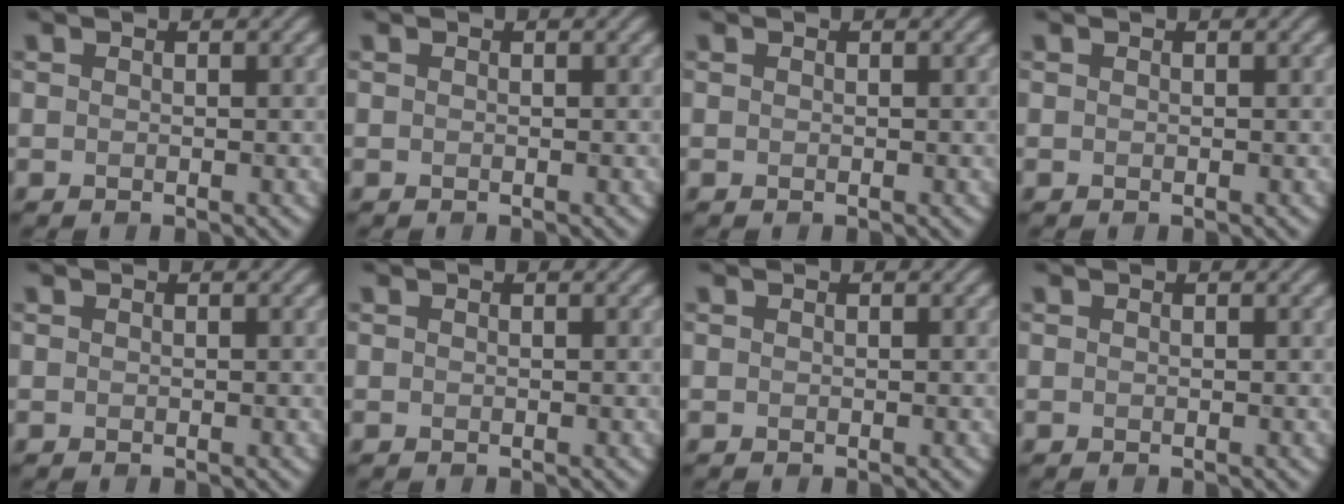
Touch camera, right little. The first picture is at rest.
{"total": 0.0}
{"total": 0.0}
{"total": 0.0}
{"total": 0.0}
{"total": 0.0}
{"total": 0.0}
{"total": 0.0}